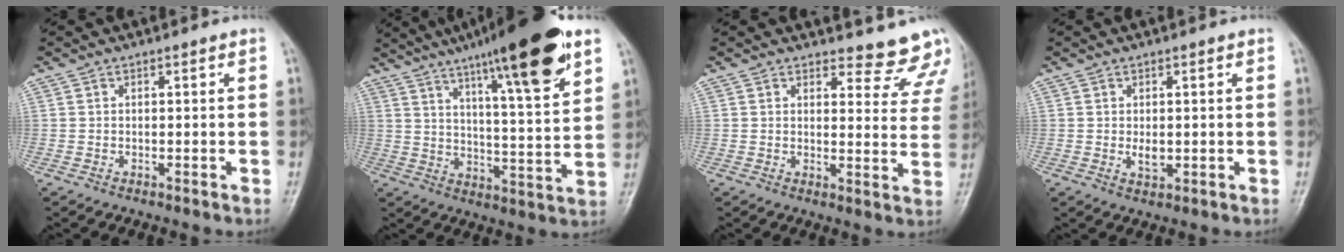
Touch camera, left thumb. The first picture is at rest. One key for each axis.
{"total": 20.8, "fx": 12.7, "fy": 2.9, "fz": 16.2, "tx": -0.231, "ty": -0.047, "tz": 0.195}
{"total": 9.8, "fx": 9.4, "fy": 2.7, "fz": 0.4, "tx": 0.039, "ty": -0.085, "tz": 0.086}
{"total": 2.4, "fx": 0.1, "fy": 1.3, "fz": 2.1, "tx": -0.029, "ty": -0.006, "tz": 0.006}